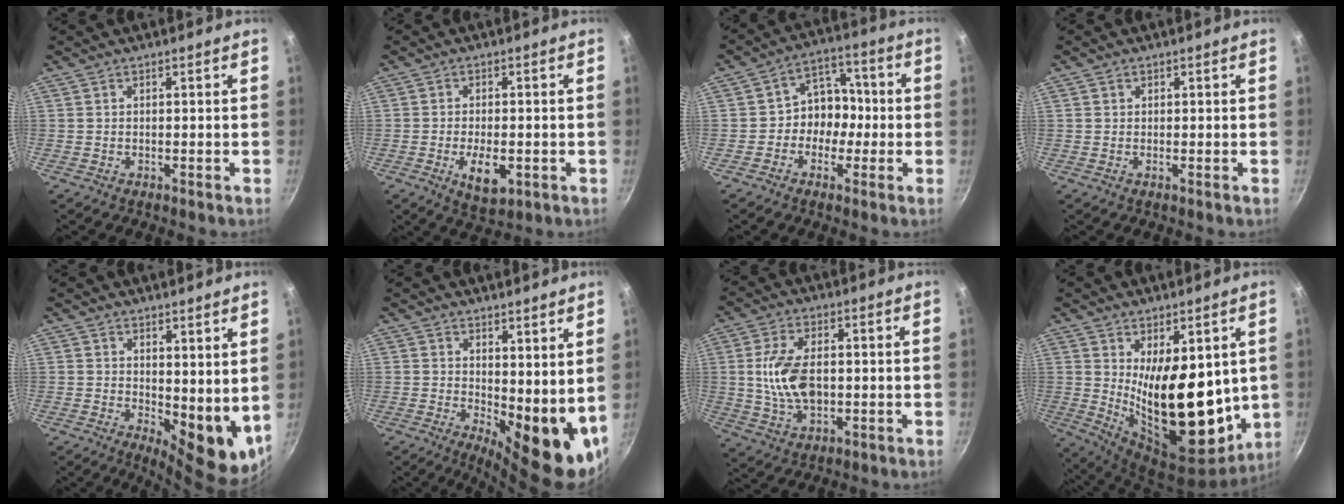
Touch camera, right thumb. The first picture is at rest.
{"total": 6.9, "force": [-2.0, 3.4, 5.6], "torque": [-0.087, 0.000, -0.024]}
{"total": 8.2, "force": [-1.6, 7.0, 4.0], "torque": [-0.003, 0.034, -0.037]}
{"total": 0.5, "force": [0.1, 0.5, 0.1], "torque": [0.000, 0.002, 0.000]}
{"total": 10.2, "force": [2.6, 4.8, 8.7], "torque": [-0.093, -0.027, 0.048]}
{"total": 12.8, "force": [2.5, 5.5, 11.3], "torque": [-0.118, -0.031, 0.049]}
{"total": 10.5, "force": [0.3, 6.0, 8.6], "torque": [-0.156, 0.003, 0.006]}
{"total": 19.4, "force": [2.3, 9.8, 16.6], "torque": [-0.222, -0.061, 0.061]}